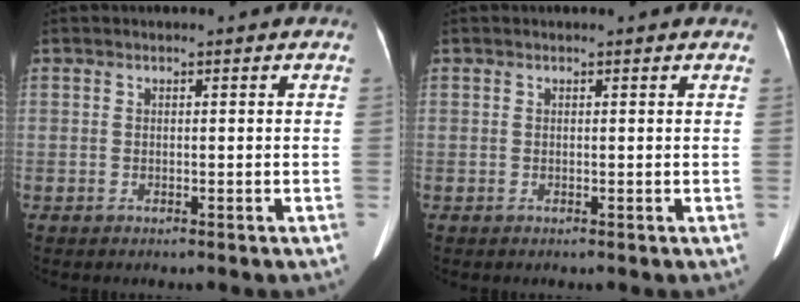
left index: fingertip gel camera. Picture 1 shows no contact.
{"total": 0.7, "force": [0.7, 0.1, 0.2], "torque": [-0.006, 0.002, 0.003]}